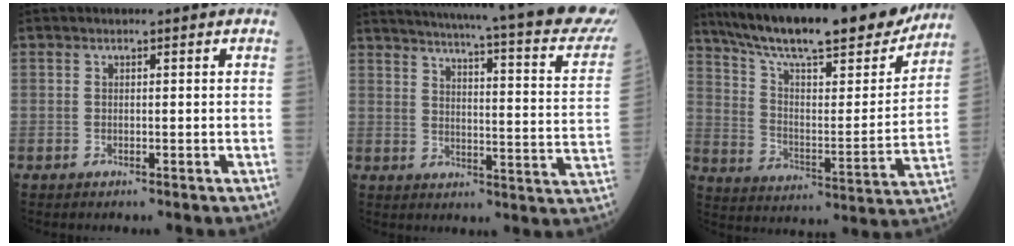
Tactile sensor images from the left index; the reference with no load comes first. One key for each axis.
{"total": 31.2, "fx": 26.9, "fy": 1.3, "fz": 15.7, "tx": -0.216, "ty": -0.080, "tz": 0.320}
{"total": 28.0, "fx": 23.5, "fy": 4.4, "fz": 14.6, "tx": -0.242, "ty": -0.022, "tz": 0.337}